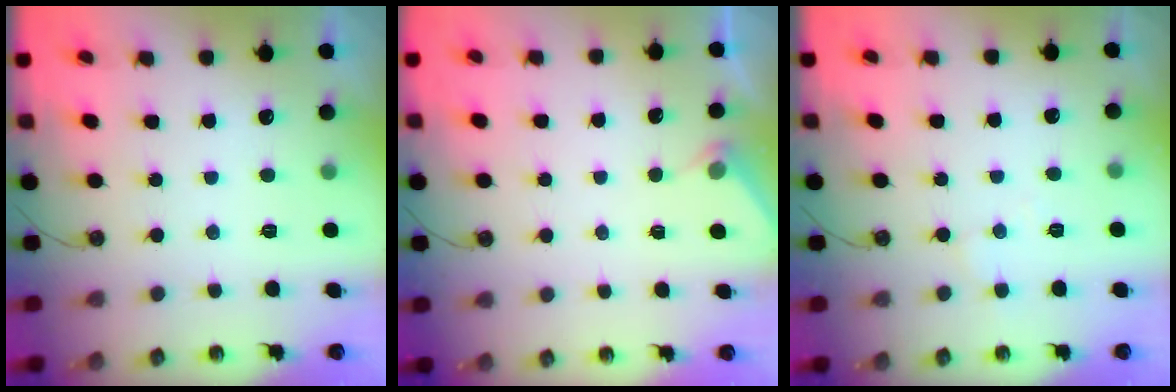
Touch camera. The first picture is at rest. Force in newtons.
{"total": 3.0, "press": 2.9, "slide": 0.4}
{"total": 3.4, "press": 3.4, "slide": 0.5}